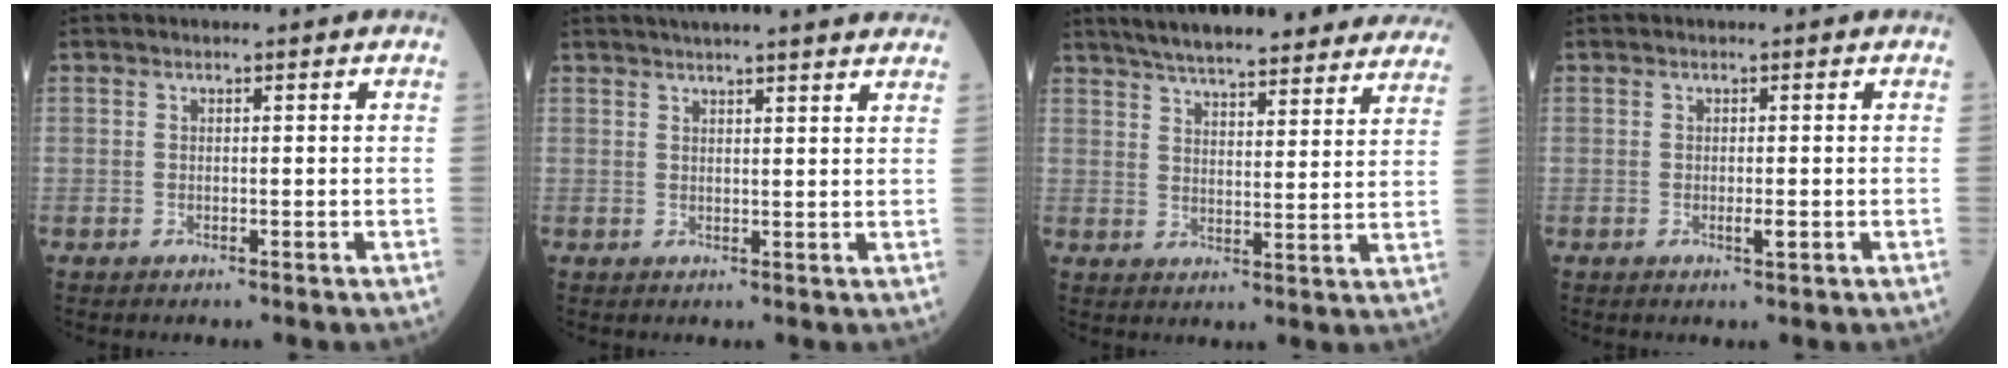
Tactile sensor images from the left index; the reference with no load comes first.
{"total": 13.5, "force": [12.1, 0.9, 6.0], "torque": [-0.080, 0.030, 0.143]}
{"total": 26.4, "force": [23.4, 4.6, 11.5], "torque": [-0.176, -0.008, 0.292]}
{"total": 1.2, "force": [-0.3, 0.2, 1.1], "torque": [-0.021, -0.002, -0.005]}